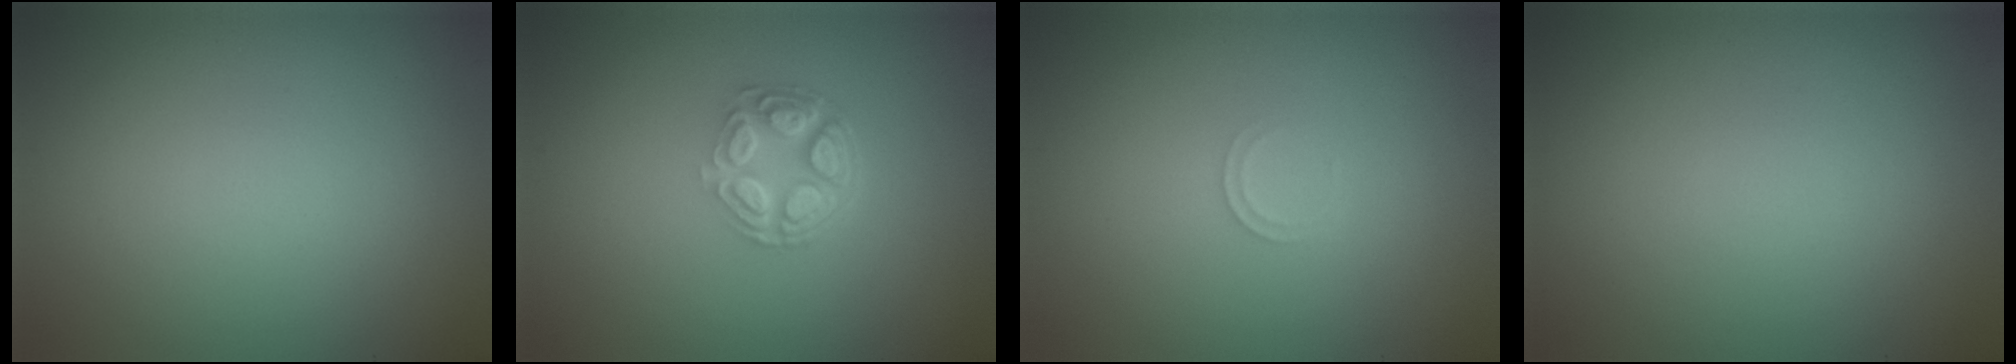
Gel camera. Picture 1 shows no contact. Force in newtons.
{"total": 4.7, "press": 3.3, "slide": 3.3}
{"total": 0.7, "press": 0.7, "slide": 0.1}
{"total": 0.0}